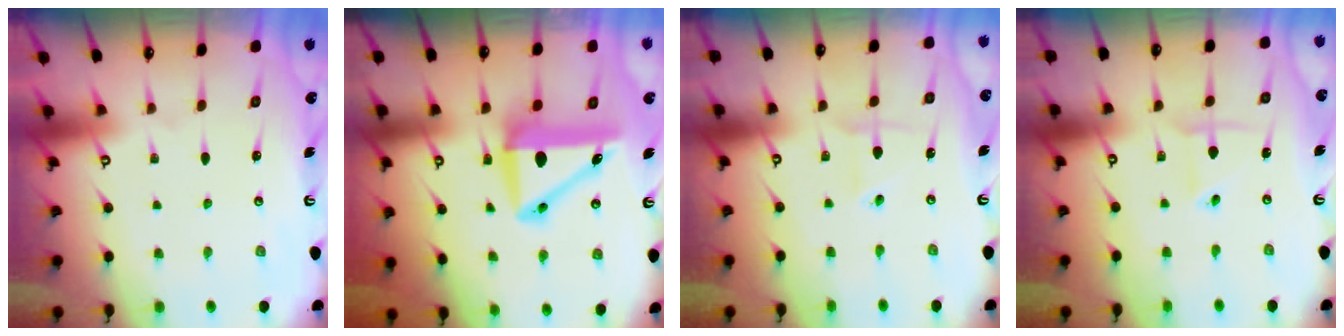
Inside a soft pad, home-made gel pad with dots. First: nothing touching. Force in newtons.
{"total": 10.7, "press": 10.4, "slide": 2.5}
{"total": 2.6, "press": 2.6, "slide": 0.3}
{"total": 2.5, "press": 2.5, "slide": 0.2}